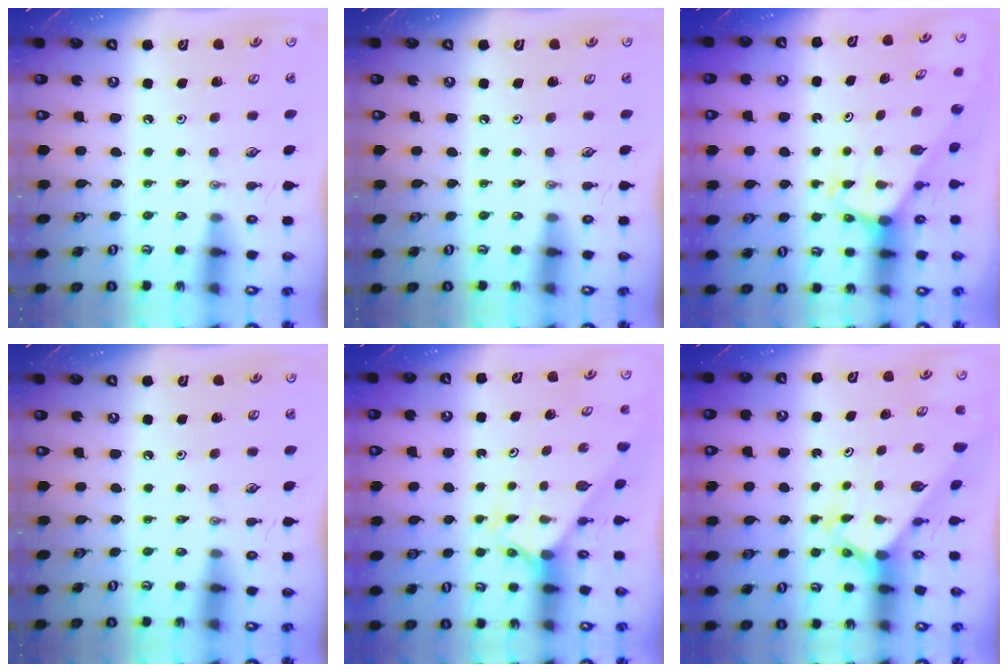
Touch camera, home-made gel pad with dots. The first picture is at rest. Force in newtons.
{"total": 0.0}
{"total": 1.9, "press": 1.9, "slide": 0.1}
{"total": 0.0}
{"total": 1.9, "press": 1.9, "slide": 0.2}
{"total": 2.3, "press": 2.3, "slide": 0.2}